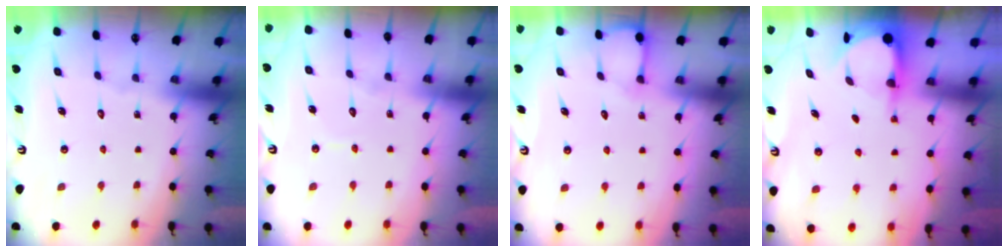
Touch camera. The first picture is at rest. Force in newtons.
{"total": 3.8, "press": 3.7, "slide": 0.4}
{"total": 4.5, "press": 4.5, "slide": 0.6}
{"total": 4.0, "press": 4.0, "slide": 0.3}